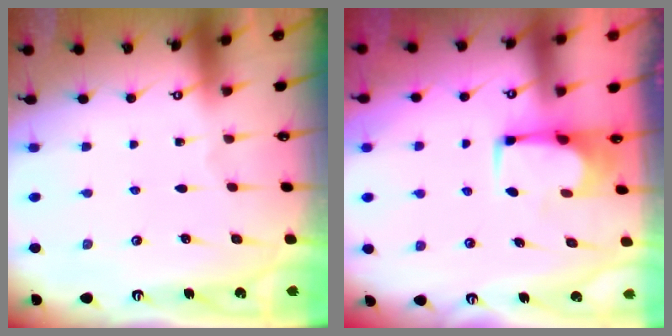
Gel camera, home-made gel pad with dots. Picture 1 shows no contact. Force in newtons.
{"total": 5.7, "press": 5.7, "slide": 0.4}